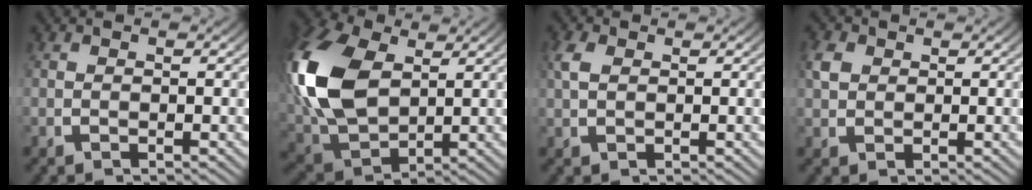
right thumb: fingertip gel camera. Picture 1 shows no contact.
{"total": 13.4, "force": [1.4, 9.4, 9.4], "torque": [-0.246, -0.045, 0.047]}
{"total": 1.8, "force": [0.7, 1.2, 1.1], "torque": [-0.025, 0.002, 0.016]}
{"total": 1.9, "force": [0.7, 1.5, 0.9], "torque": [-0.020, -0.001, 0.018]}